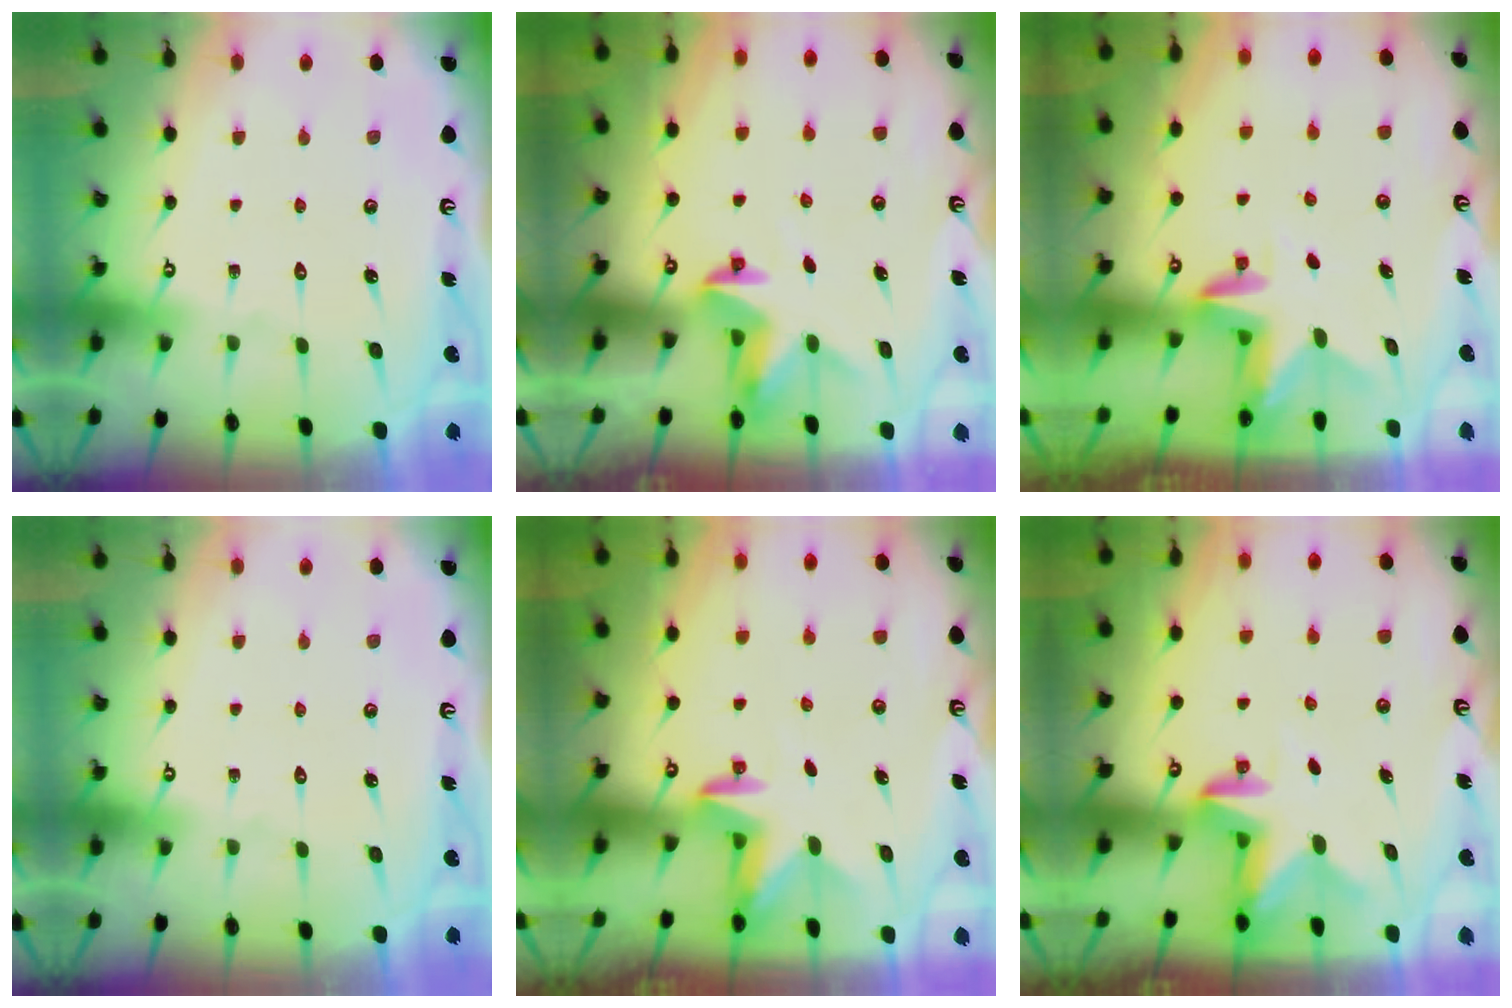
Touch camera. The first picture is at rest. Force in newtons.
{"total": 3.8, "press": 3.8, "slide": 0.3}
{"total": 2.9, "press": 2.9, "slide": 0.3}
{"total": 0.0}
{"total": 2.9, "press": 2.8, "slide": 0.7}
{"total": 2.5, "press": 2.5, "slide": 0.5}